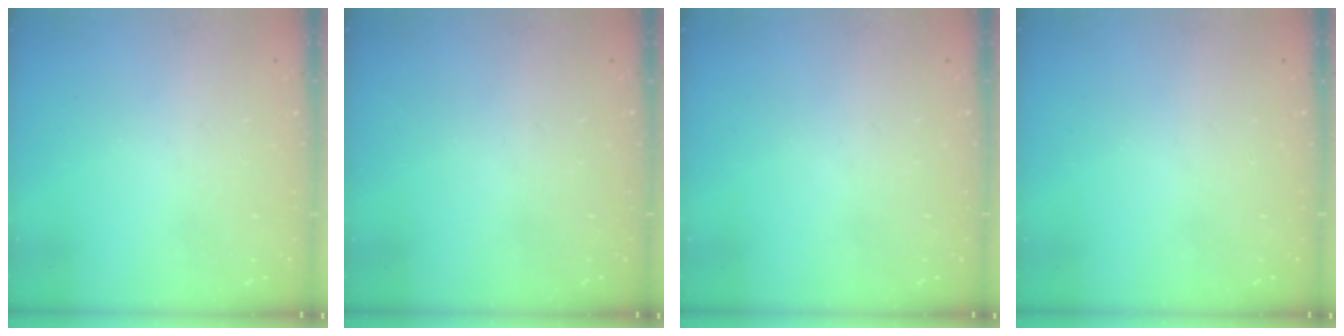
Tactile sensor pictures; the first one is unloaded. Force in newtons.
{"total": 0.0}
{"total": 0.0}
{"total": 0.0}